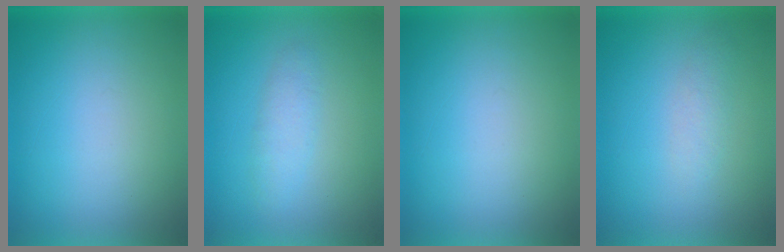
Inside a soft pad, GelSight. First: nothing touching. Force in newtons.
{"total": 2.3}
{"total": 0.0}
{"total": 1.9}